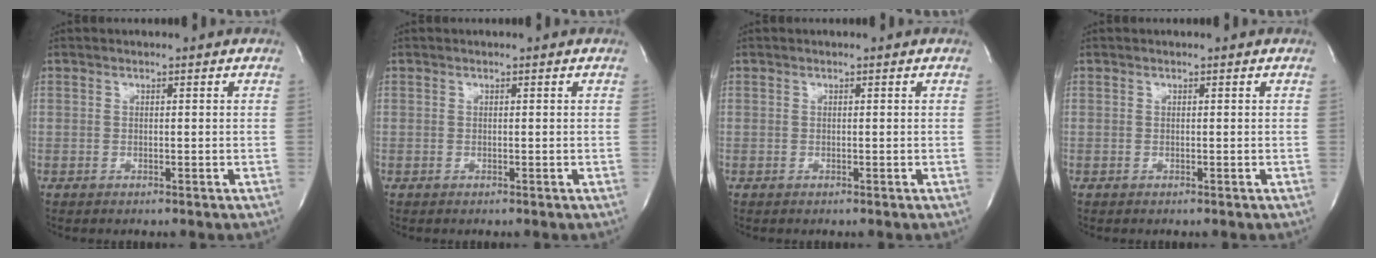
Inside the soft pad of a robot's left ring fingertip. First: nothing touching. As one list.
[{"total": 0.0}, {"total": 0.0}, {"total": 0.0}]